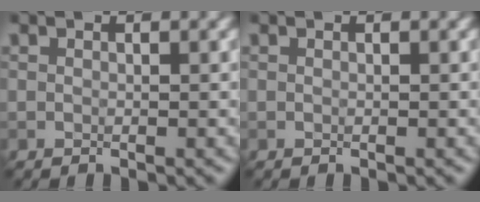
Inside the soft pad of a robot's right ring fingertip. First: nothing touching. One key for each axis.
{"total": 0.0}